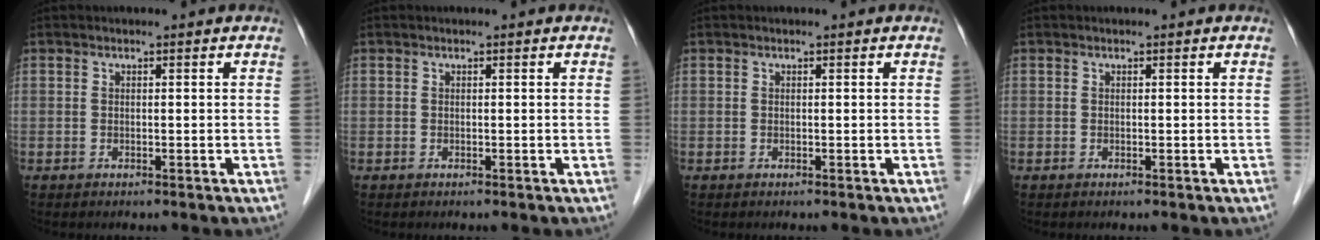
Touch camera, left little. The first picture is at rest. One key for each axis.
{"total": 0.0}
{"total": 0.0}
{"total": 0.0}